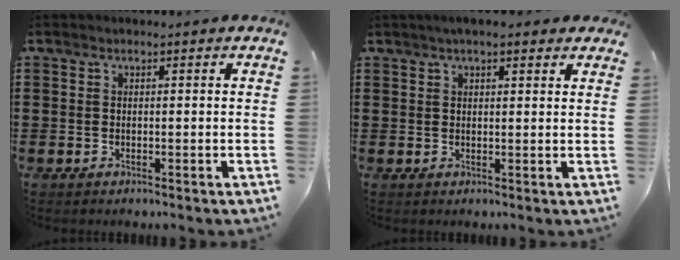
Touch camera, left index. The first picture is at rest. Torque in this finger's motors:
{"motor_torque": [1.47, -0.67, 0.63, 0.08]}